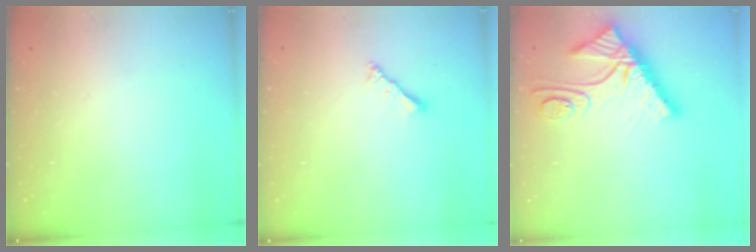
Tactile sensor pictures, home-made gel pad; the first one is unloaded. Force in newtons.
{"total": 2.8, "press": 2.8, "slide": 0.6}
{"total": 11.8, "press": 11.7, "slide": 1.0}